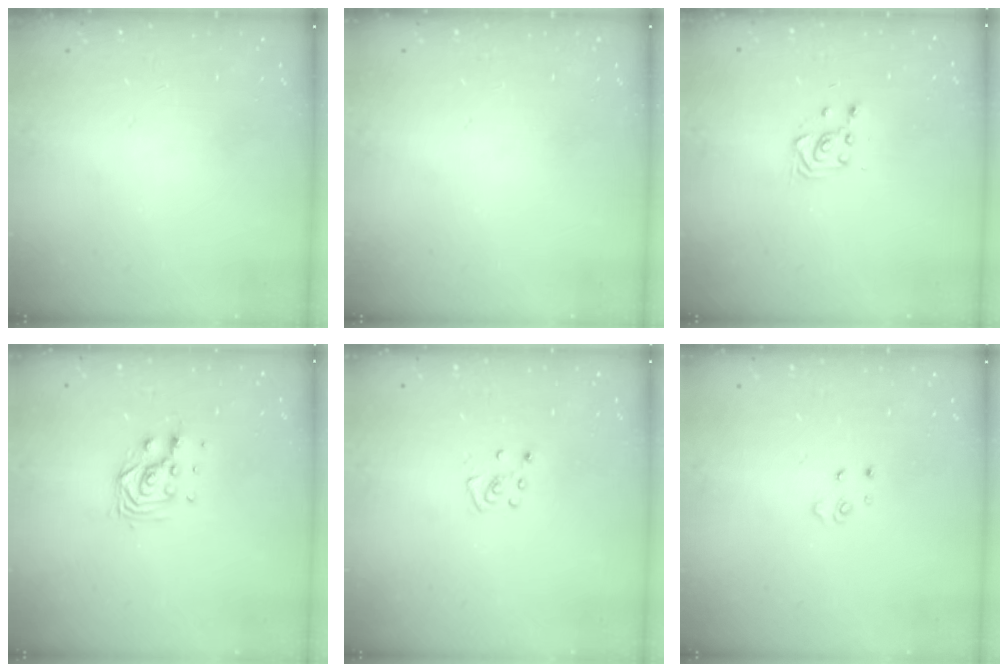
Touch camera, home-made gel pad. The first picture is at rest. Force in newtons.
{"total": 0.0}
{"total": 2.8, "press": 2.7, "slide": 0.7}
{"total": 7.3, "press": 7.2, "slide": 0.6}
{"total": 4.3, "press": 4.2, "slide": 0.4}
{"total": 2.6, "press": 2.6, "slide": 0.3}